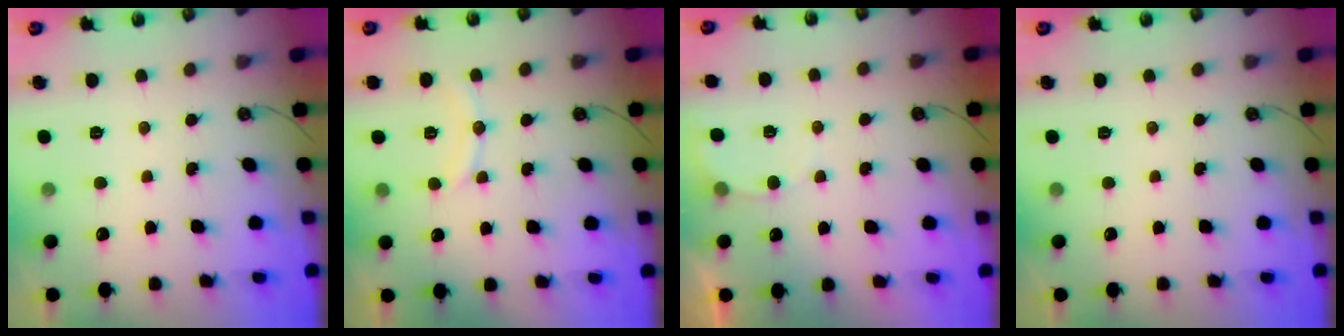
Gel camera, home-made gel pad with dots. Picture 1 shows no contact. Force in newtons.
{"total": 6.9, "press": 6.8, "slide": 0.8}
{"total": 3.9, "press": 3.9, "slide": 0.4}
{"total": 0.0}